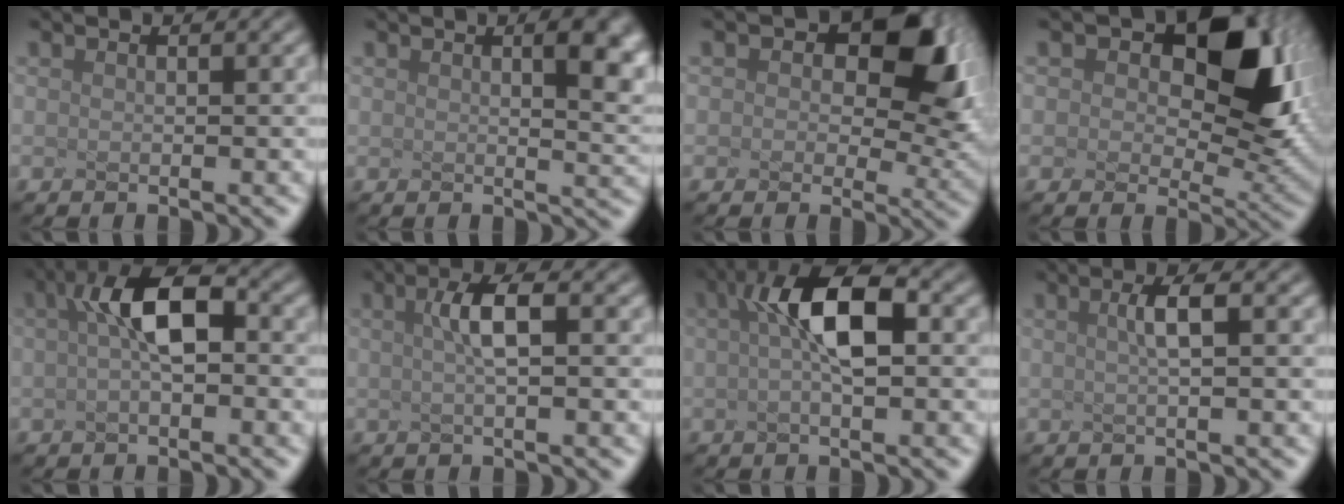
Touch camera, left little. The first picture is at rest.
{"total": 4.5, "force": [1.6, 1.2, 4.0], "torque": [-0.041, 0.015, 0.047]}
{"total": 7.7, "force": [1.4, 4.6, 5.9], "torque": [-0.105, -0.014, 0.060]}
{"total": 8.7, "force": [2.3, 5.3, 6.5], "torque": [-0.118, -0.017, 0.075]}
{"total": 3.5, "force": [-0.8, 0.5, 3.4], "torque": [-0.090, 0.005, 0.019]}
{"total": 2.0, "force": [-0.9, -0.4, 1.8], "torque": [-0.057, 0.001, 0.019]}
{"total": 4.4, "force": [-0.3, 0.6, 4.3], "torque": [-0.102, 0.005, 0.030]}
{"total": 1.6, "force": [-1.0, -0.6, 1.2], "torque": [-0.044, -0.001, 0.018]}